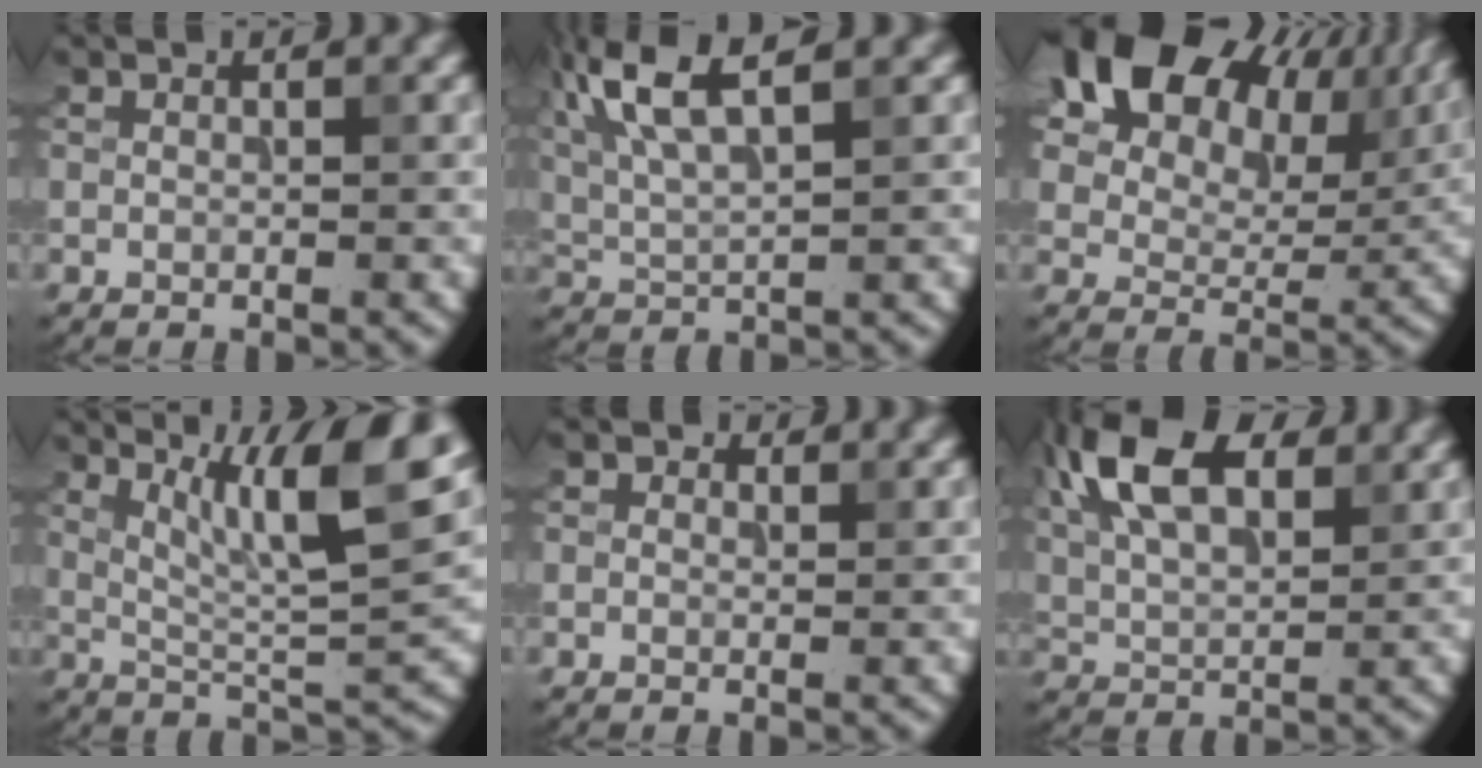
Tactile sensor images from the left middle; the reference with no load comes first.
{"total": 8.0, "force": [3.9, 2.4, 6.5], "torque": [-0.142, 0.020, 0.077]}
{"total": 17.3, "force": [9.2, 11.2, 9.5], "torque": [-0.197, 0.063, 0.168]}
{"total": 10.1, "force": [4.8, 2.4, 8.5], "torque": [-0.132, 0.003, 0.085]}
{"total": 0.8, "force": [0.4, 0.7, 0.3], "torque": [-0.004, -0.005, -0.001]}
{"total": 10.5, "force": [4.7, 5.2, 7.7], "torque": [-0.159, 0.026, 0.074]}